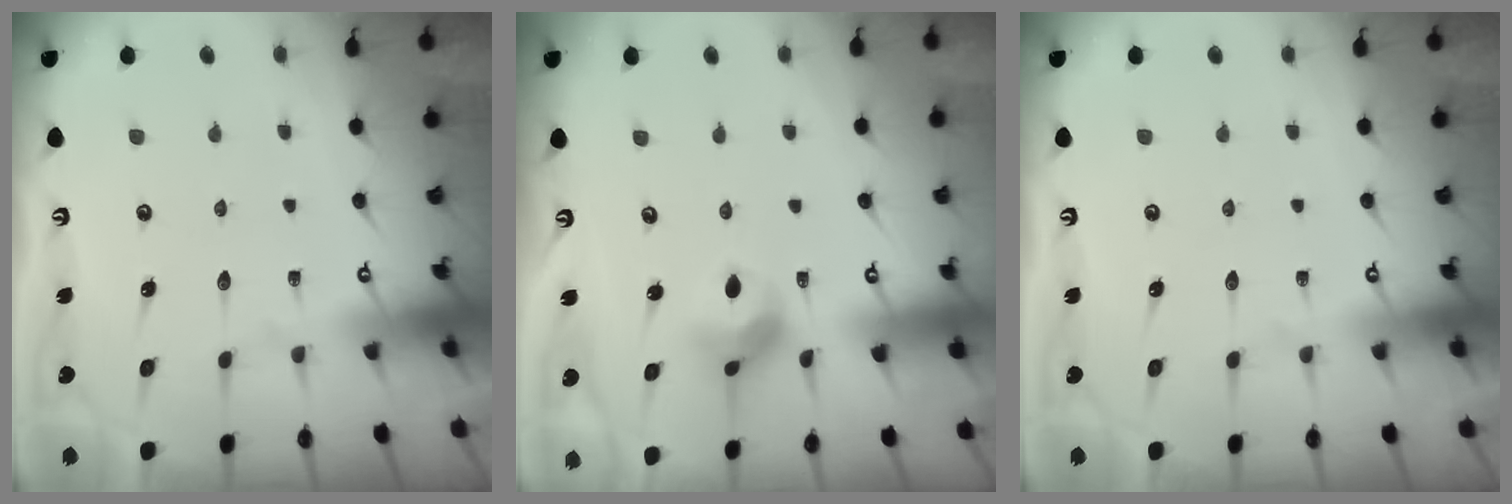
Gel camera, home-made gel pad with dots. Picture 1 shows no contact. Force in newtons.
{"total": 7.5, "press": 7.5, "slide": 0.8}
{"total": 0.0}